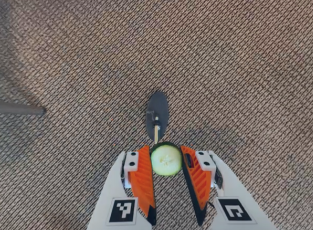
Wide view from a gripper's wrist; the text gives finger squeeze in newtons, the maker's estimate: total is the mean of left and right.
{"total": 7.6, "left": 7.3, "right": 7.8}